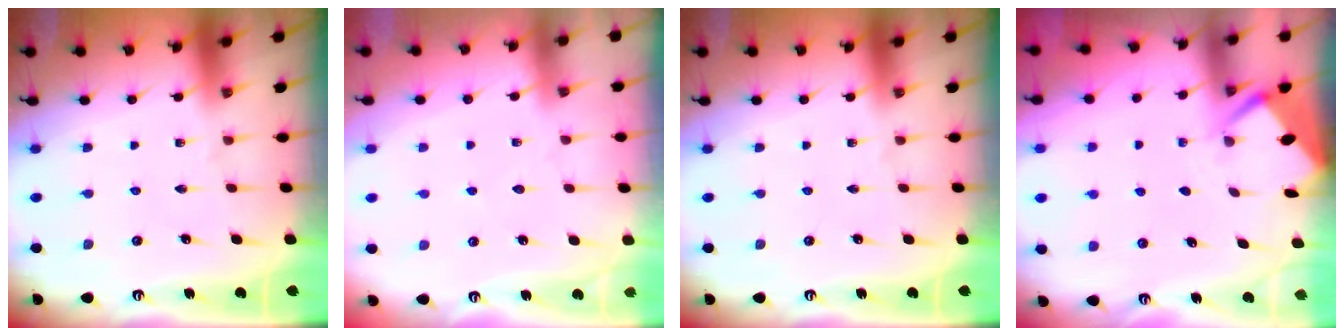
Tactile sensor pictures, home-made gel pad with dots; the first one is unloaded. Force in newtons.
{"total": 2.5, "press": 2.5, "slide": 0.4}
{"total": 0.0}
{"total": 2.6, "press": 2.6, "slide": 0.4}